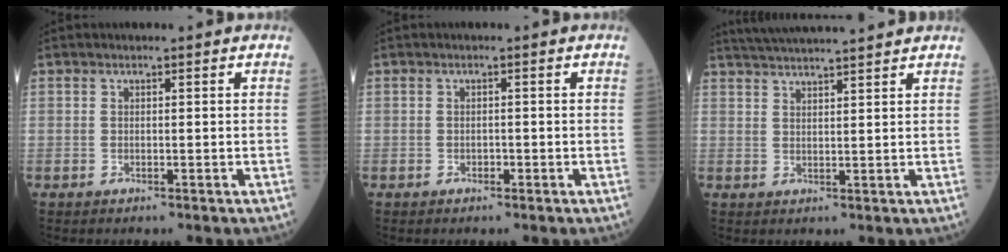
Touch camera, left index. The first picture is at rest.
{"total": 0.6, "force": [-0.4, 0.4, 0.2], "torque": [-0.002, -0.001, -0.011]}
{"total": 10.5, "force": [9.7, -0.6, 4.0], "torque": [-0.070, 0.026, 0.142]}